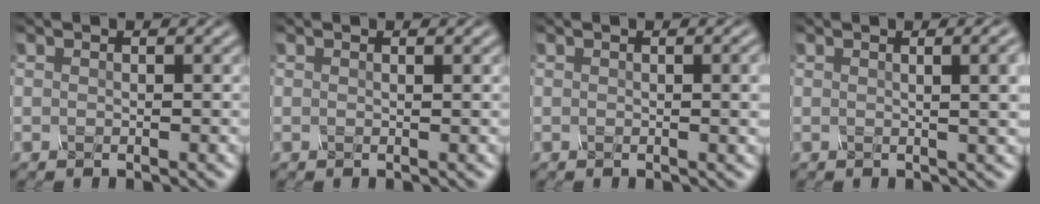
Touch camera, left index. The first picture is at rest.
{"total": 0.6, "force": [0.2, 0.2, 0.5], "torque": [0.000, 0.001, -0.001]}
{"total": 2.8, "force": [0.2, 1.0, 2.6], "torque": [-0.019, 0.006, 0.001]}
{"total": 6.3, "force": [1.5, 2.7, 5.4], "torque": [-0.022, 0.029, 0.000]}